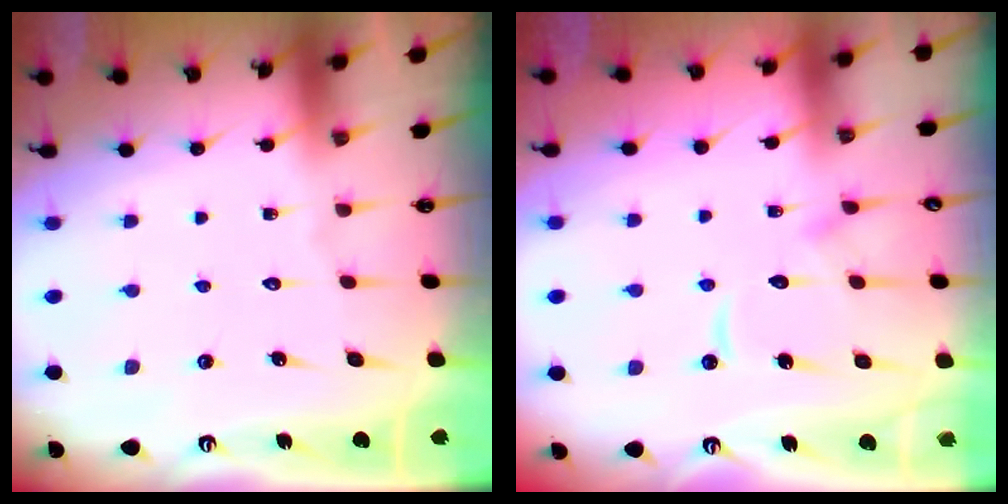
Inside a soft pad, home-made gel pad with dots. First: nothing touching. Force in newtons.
{"total": 11.1, "press": 11.0, "slide": 1.1}